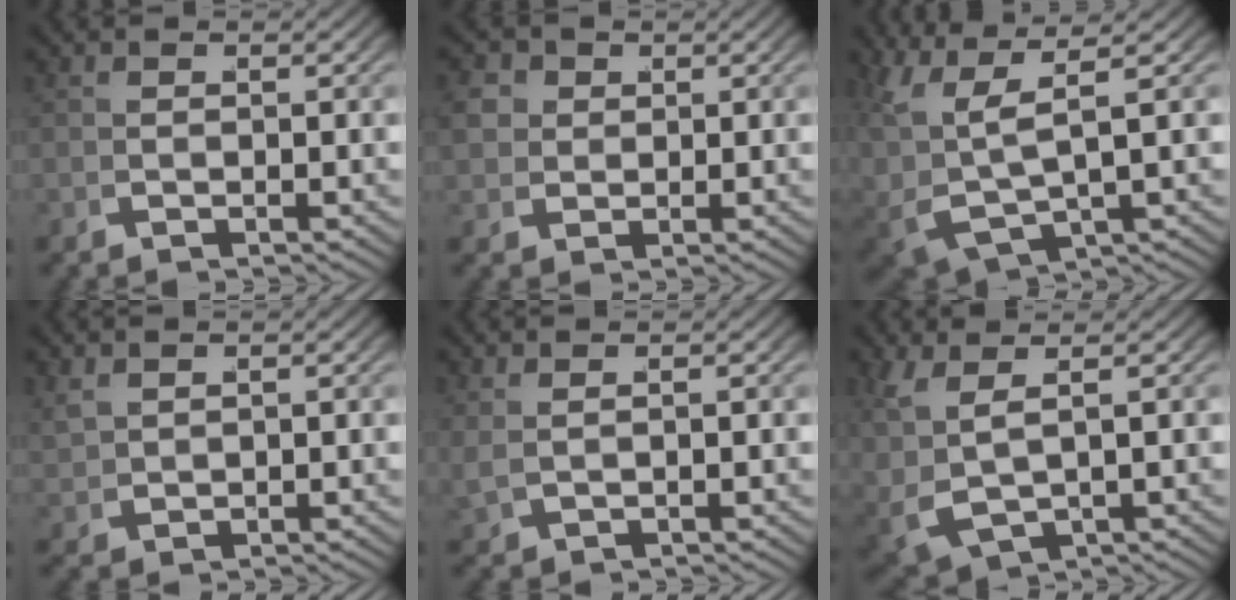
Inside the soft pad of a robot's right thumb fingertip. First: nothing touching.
{"total": 5.6, "force": [1.3, 4.7, 2.7], "torque": [-0.064, -0.011, 0.027]}
{"total": 8.5, "force": [1.9, 5.4, 6.3], "torque": [-0.145, -0.016, 0.045]}
{"total": 1.7, "force": [1.2, 0.8, 0.8], "torque": [-0.020, -0.001, 0.035]}
{"total": 1.0, "force": [0.9, 0.0, 0.5], "torque": [-0.017, 0.005, 0.024]}
{"total": 4.7, "force": [0.4, 2.8, 3.7], "torque": [-0.091, -0.013, 0.032]}